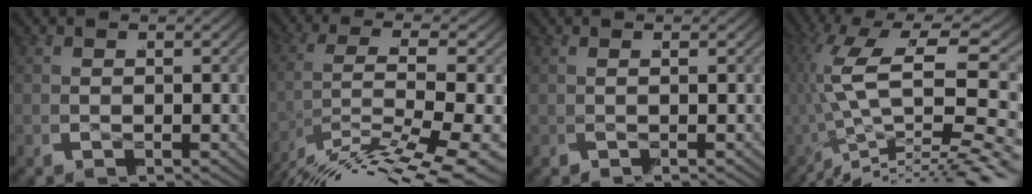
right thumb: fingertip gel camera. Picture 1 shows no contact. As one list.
[{"total": 10.3, "force": [-5.5, 4.7, 7.3], "torque": [-0.170, -0.045, -0.059]}, {"total": 0.6, "force": [0.1, -0.4, 0.5], "torque": [-0.013, 0.007, -0.004]}, {"total": 10.3, "force": [-2.8, 4.4, 8.9], "torque": [-0.207, -0.013, -0.027]}]